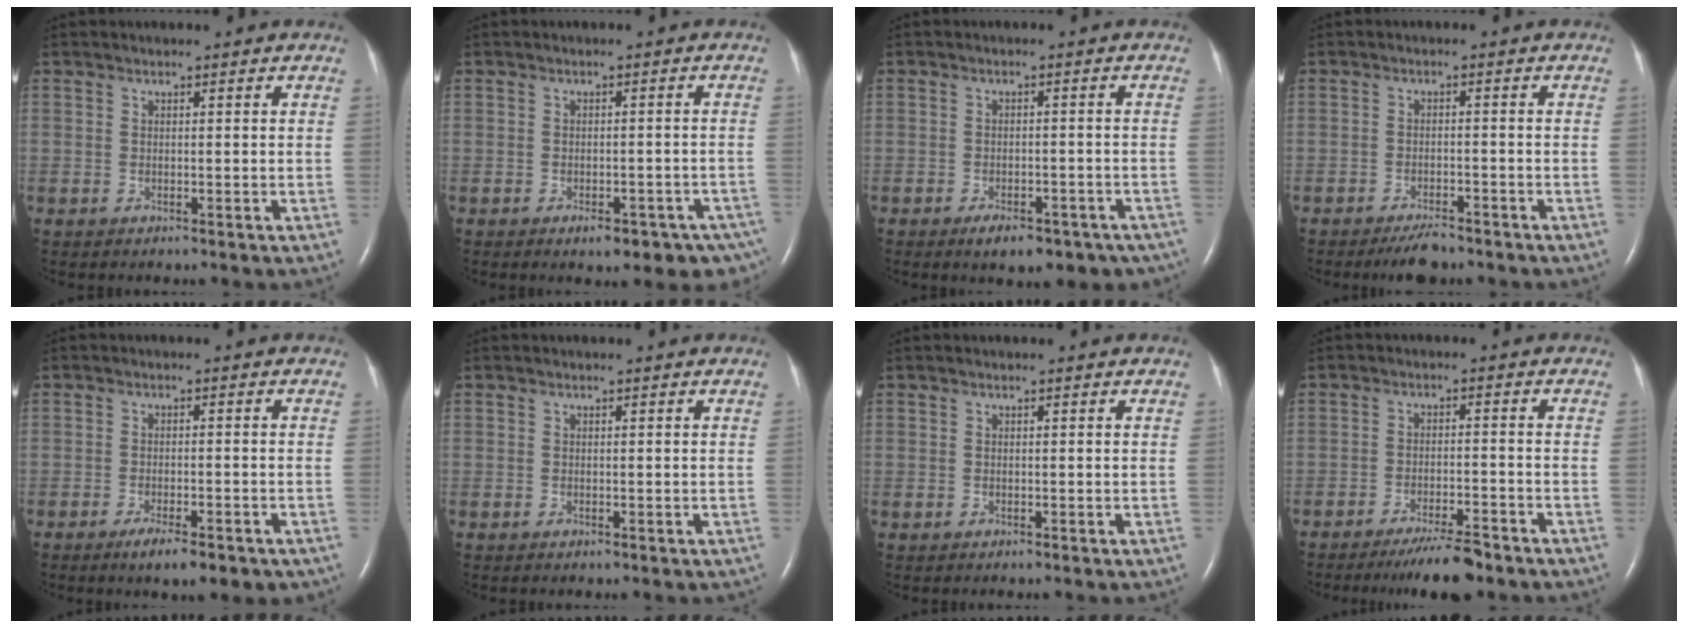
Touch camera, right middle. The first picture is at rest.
{"total": 9.4, "force": [-6.5, 4.1, 5.5], "torque": [-0.049, 0.005, -0.079]}
{"total": 9.9, "force": [-7.4, 4.4, 4.9], "torque": [-0.042, 0.009, -0.092]}
{"total": 3.8, "force": [-3.2, 1.0, 1.7], "torque": [-0.037, -0.005, -0.051]}
{"total": 6.5, "force": [-4.5, 1.7, 4.4], "torque": [-0.056, -0.008, -0.057]}
{"total": 0.0}
{"total": 0.0}
{"total": 6.3, "force": [-5.2, 0.8, 3.5], "torque": [-0.060, -0.013, -0.088]}